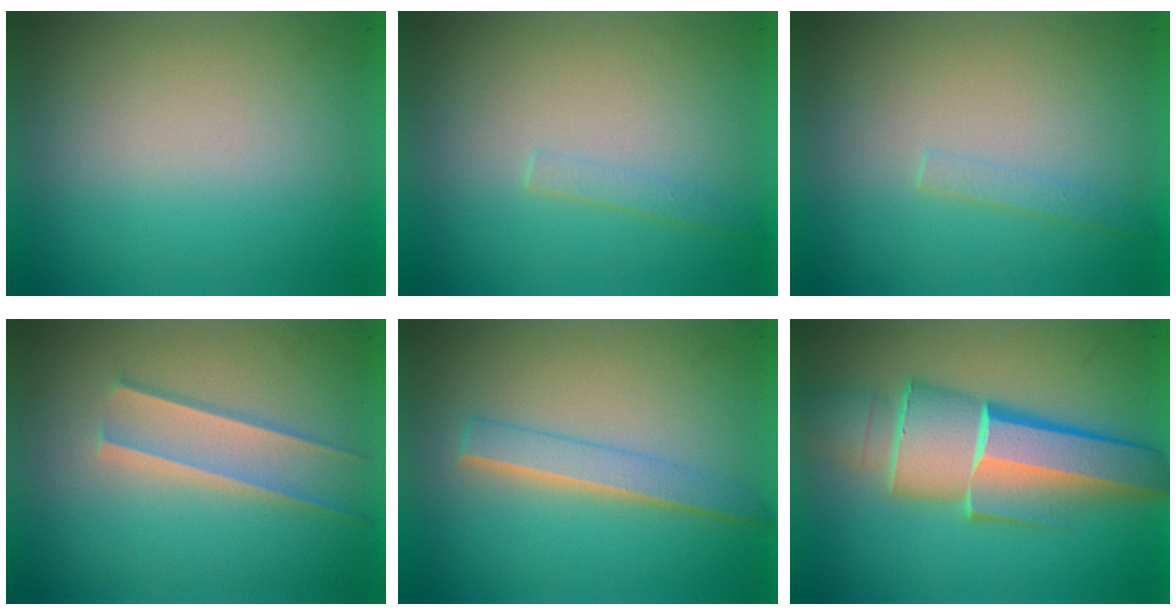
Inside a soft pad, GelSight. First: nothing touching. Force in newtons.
{"total": 1.1}
{"total": 1.1}
{"total": 1.6}
{"total": 2.2}
{"total": 8.1}